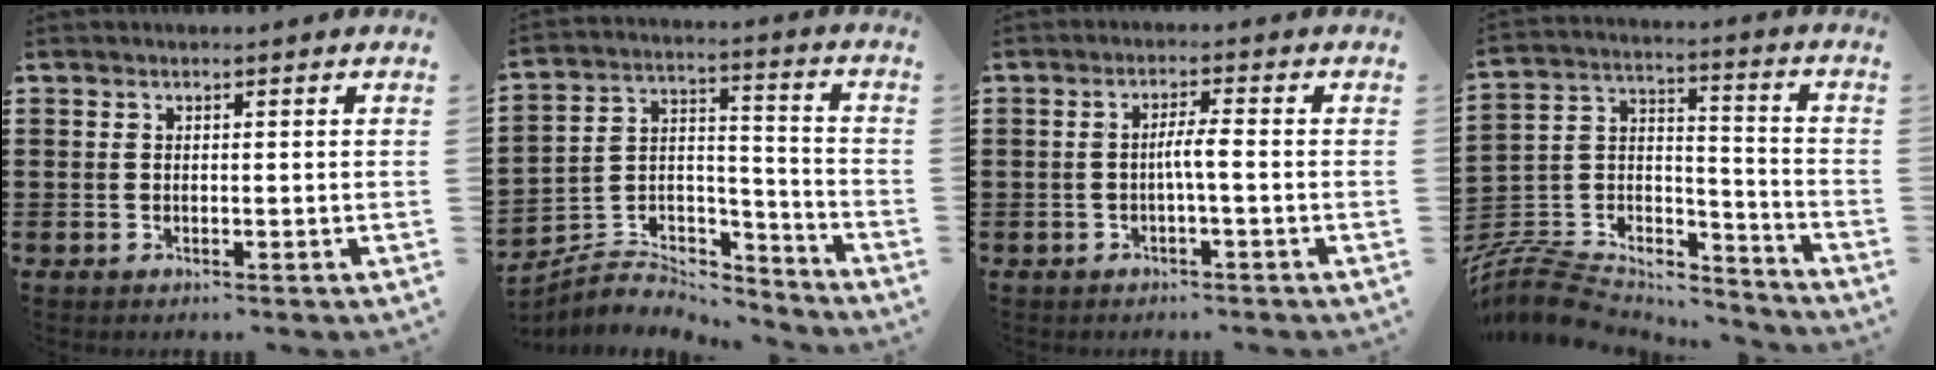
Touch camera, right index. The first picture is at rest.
{"total": 5.4, "force": [-4.8, 2.4, 0.7], "torque": [-0.020, 0.007, -0.094]}
{"total": 2.9, "force": [-0.7, 0.1, 2.8], "torque": [-0.051, -0.002, -0.014]}
{"total": 8.3, "force": [-7.5, 3.0, 1.8], "torque": [-0.052, 0.003, -0.151]}